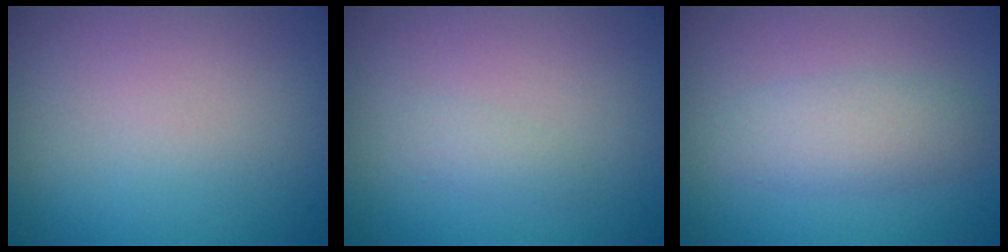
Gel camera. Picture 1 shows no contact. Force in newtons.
{"total": 1.0, "press": 1.0, "slide": 0.0}
{"total": 2.9, "press": 2.9, "slide": 0.1}